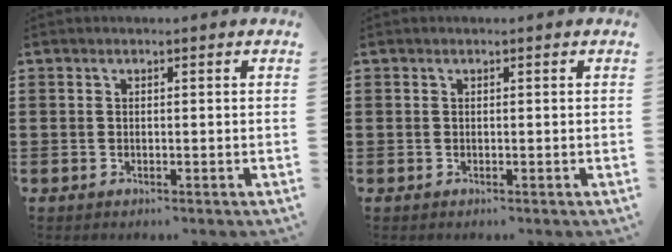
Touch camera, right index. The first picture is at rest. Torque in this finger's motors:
{"motor_torque": [-0.48, 1.66, 0.00, 0.00]}